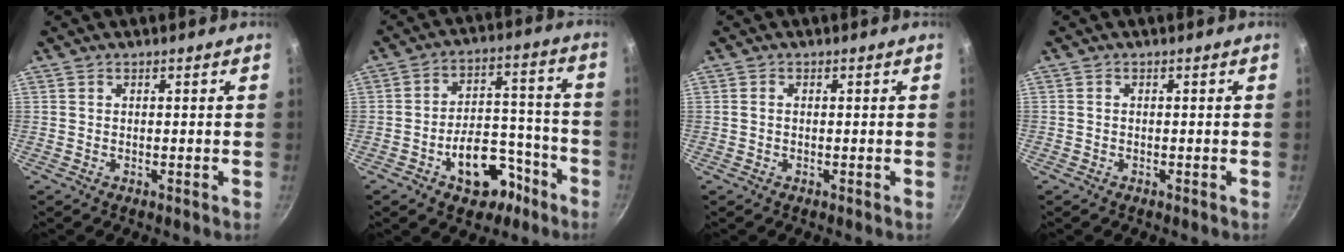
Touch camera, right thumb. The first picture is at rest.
{"total": 13.6, "force": [-7.0, 8.3, 8.1], "torque": [-0.074, 0.072, -0.093]}
{"total": 0.8, "force": [-0.1, 0.6, 0.6], "torque": [-0.011, 0.004, -0.002]}
{"total": 0.7, "force": [-0.4, 0.6, 0.1], "torque": [-0.002, 0.004, -0.007]}